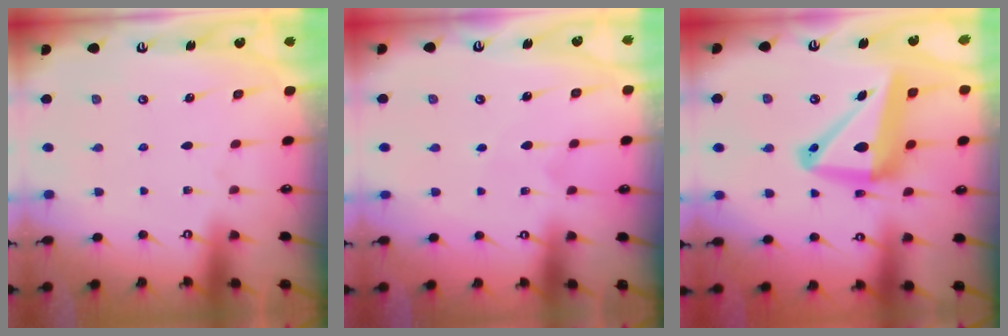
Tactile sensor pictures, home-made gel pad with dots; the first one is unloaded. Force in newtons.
{"total": 3.8, "press": 3.8, "slide": 0.1}
{"total": 16.1, "press": 15.6, "slide": 3.9}